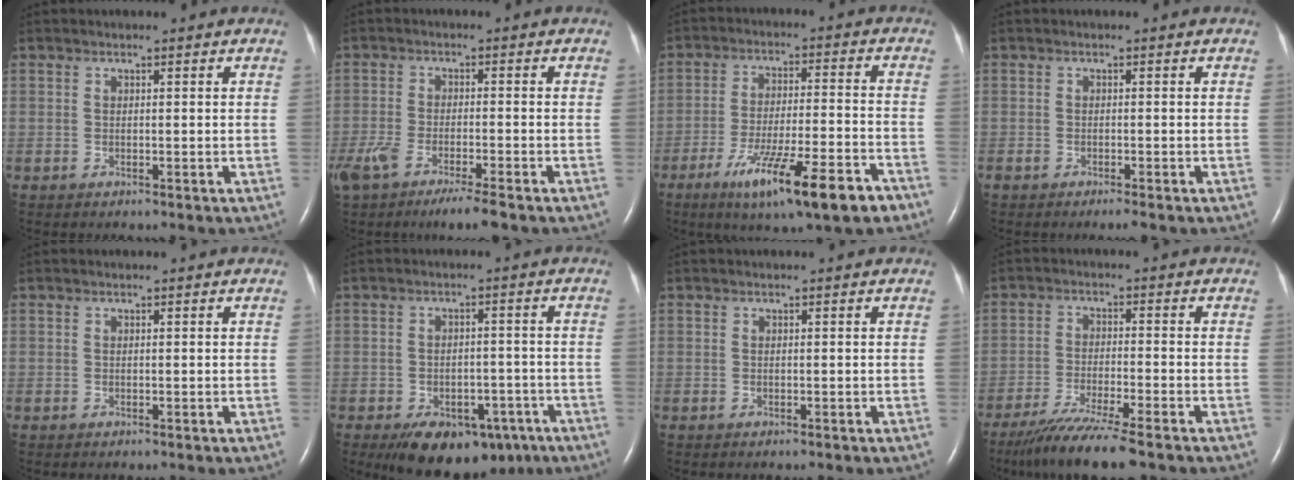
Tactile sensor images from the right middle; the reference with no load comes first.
{"total": 8.8, "force": [-6.1, 1.3, 6.2], "torque": [-0.116, -0.016, -0.103]}
{"total": 14.7, "force": [-8.9, 1.3, 11.6], "torque": [-0.177, -0.024, -0.140]}
{"total": 1.5, "force": [-1.1, 0.1, 0.9], "torque": [-0.021, -0.004, -0.020]}
{"total": 0.0}
{"total": 12.5, "force": [-7.8, 6.9, 6.9], "torque": [-0.102, 0.006, -0.107]}
{"total": 0.0}
{"total": 9.4, "force": [-7.4, -0.4, 5.8], "torque": [-0.101, -0.030, -0.125]}